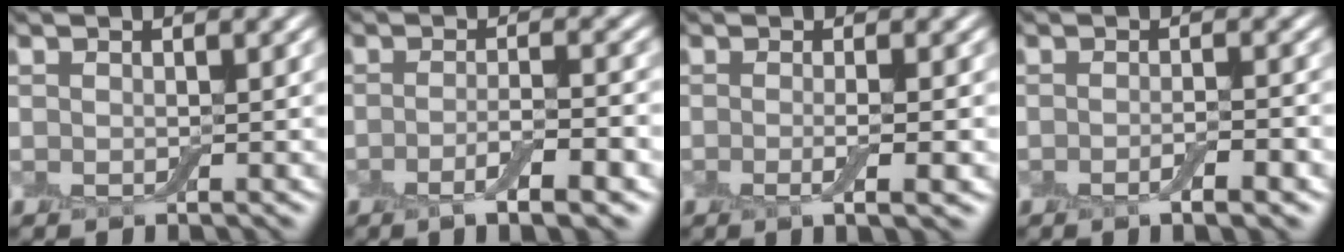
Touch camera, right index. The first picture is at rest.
{"total": 4.0, "force": [-1.6, 0.8, 3.6], "torque": [-0.061, -0.001, -0.030]}
{"total": 2.8, "force": [-0.4, 0.7, 2.7], "torque": [-0.037, -0.006, -0.009]}
{"total": 2.6, "force": [-1.1, 0.5, 2.3], "torque": [-0.032, 0.000, -0.019]}